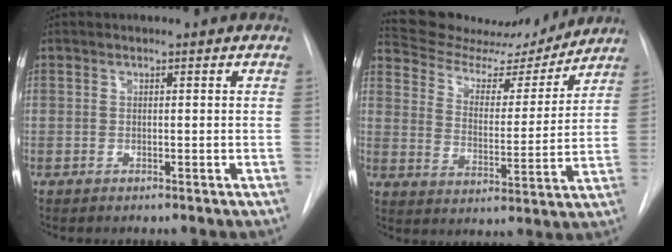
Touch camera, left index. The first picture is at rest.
{"total": 15.8, "force": [15.2, 3.3, 2.8], "torque": [-0.039, -0.014, 0.228]}